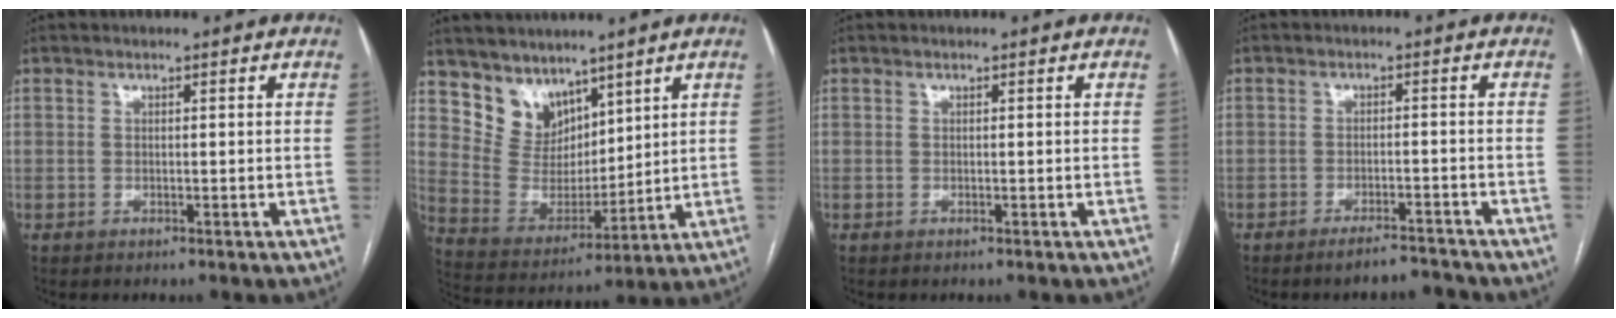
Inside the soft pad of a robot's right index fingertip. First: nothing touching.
{"total": 9.2, "force": [6.9, 5.5, 2.3], "torque": [-0.055, 0.015, 0.152]}
{"total": 0.0}
{"total": 3.5, "force": [-3.4, 0.4, 1.0], "torque": [-0.015, -0.008, -0.056]}